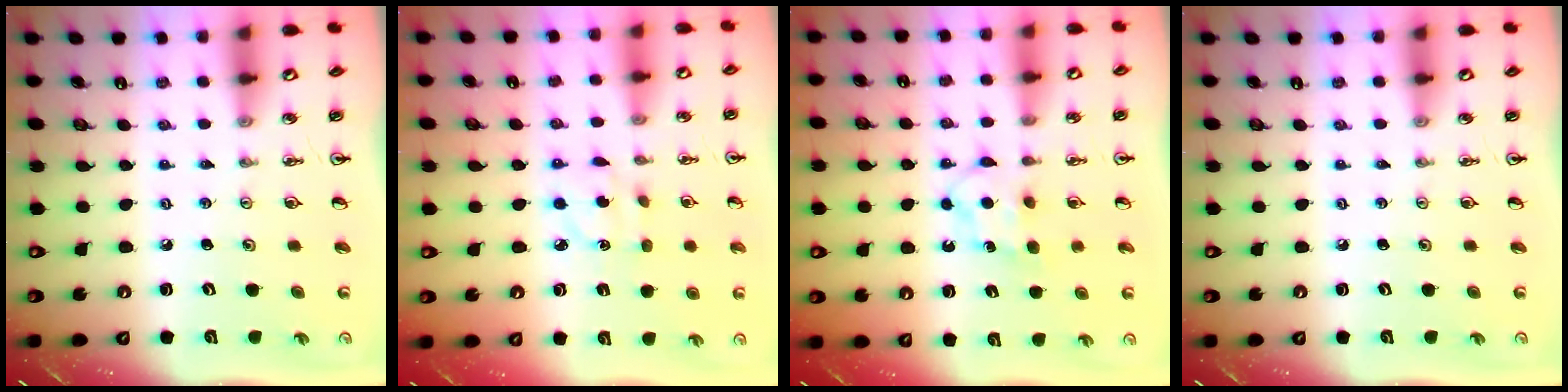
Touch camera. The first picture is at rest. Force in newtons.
{"total": 4.8, "press": 4.8, "slide": 0.6}
{"total": 6.4, "press": 6.3, "slide": 0.6}
{"total": 0.0}